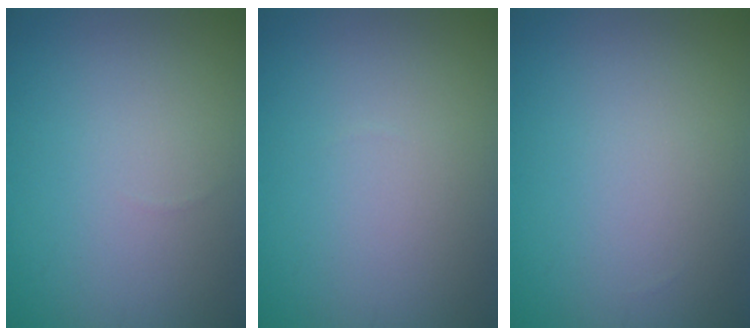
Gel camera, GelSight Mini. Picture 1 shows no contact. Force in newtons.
{"total": 0.0}
{"total": 0.0}